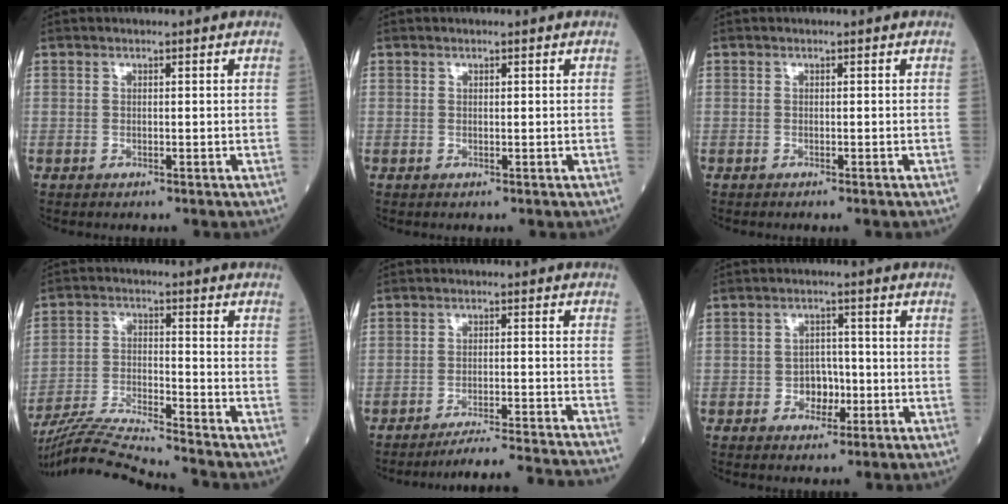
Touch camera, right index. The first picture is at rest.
{"total": 0.0}
{"total": 0.7, "force": [-0.6, -0.2, 0.4], "torque": [-0.002, 0.003, -0.008]}
{"total": 12.4, "force": [-11.8, -2.0, 3.5], "torque": [-0.061, -0.008, -0.210]}
{"total": 16.4, "force": [-15.6, -2.3, 4.4], "torque": [-0.037, -0.029, -0.211]}
{"total": 3.9, "force": [-1.2, 2.9, 2.4], "torque": [-0.030, 0.009, -0.018]}